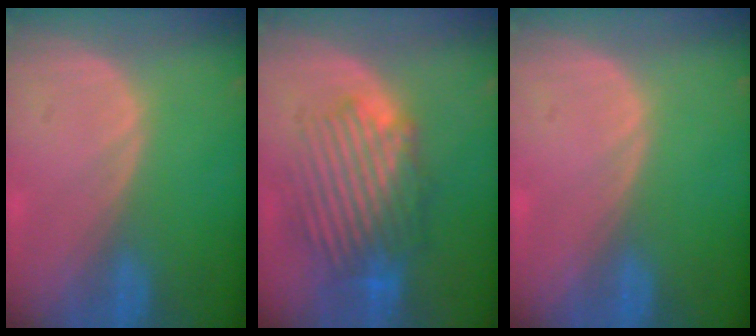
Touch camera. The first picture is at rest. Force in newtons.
{"total": 9.1, "press": 8.6, "slide": 2.8}
{"total": 0.0}